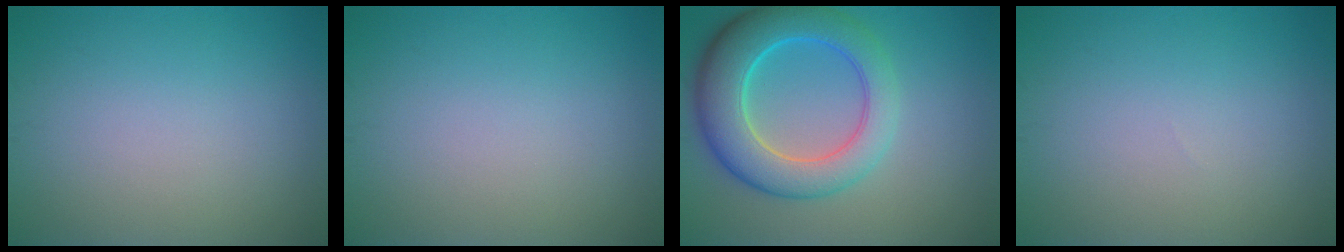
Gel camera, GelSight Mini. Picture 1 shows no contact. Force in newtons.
{"total": 0.0}
{"total": 8.2, "press": 8.2, "slide": 0.6}
{"total": 0.0}